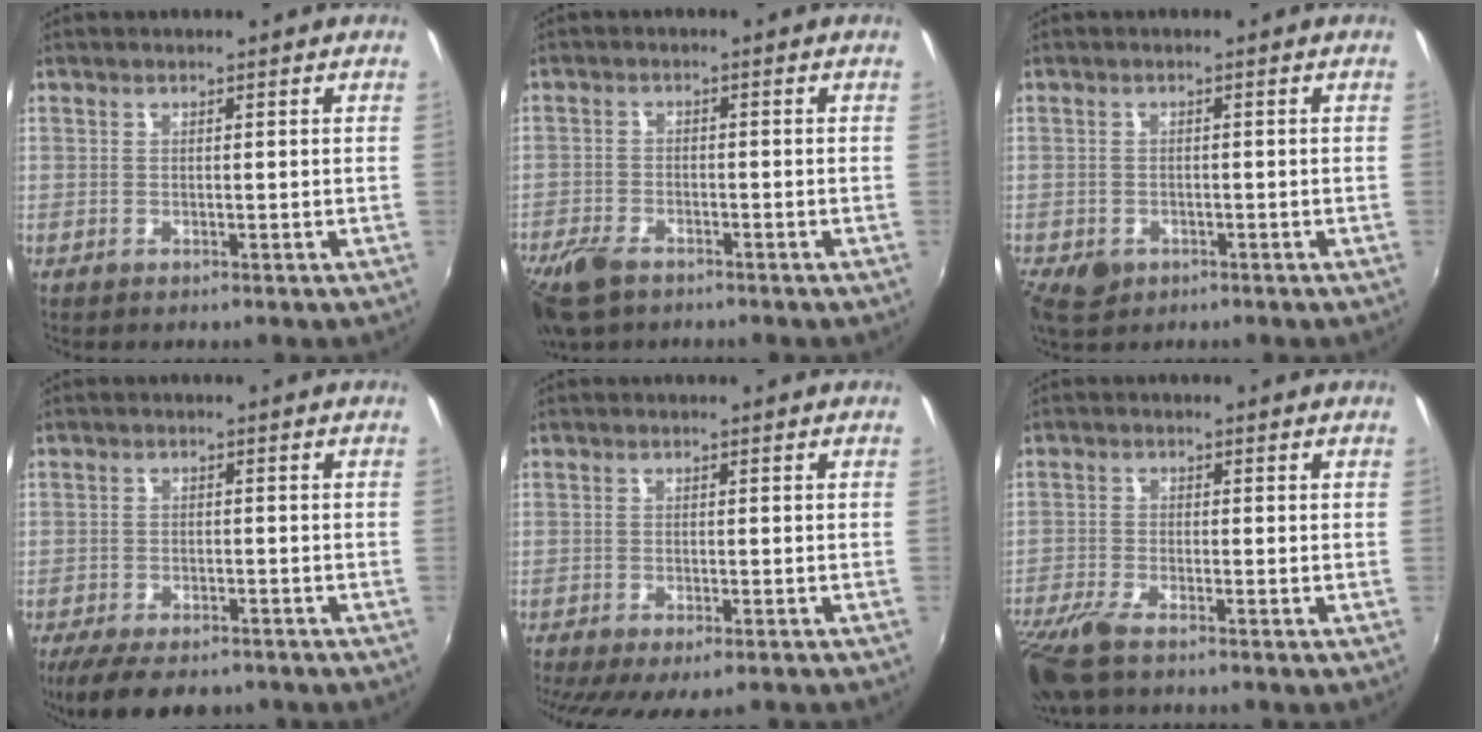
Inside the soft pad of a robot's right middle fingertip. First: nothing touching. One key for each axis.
{"total": 8.6, "fx": -6.2, "fy": 4.1, "fz": 4.3, "tx": -0.122, "ty": -0.022, "tz": -0.121}
{"total": 4.4, "fx": -2.4, "fy": 3.2, "fz": 2.0, "tx": -0.050, "ty": -0.011, "tz": -0.038}
{"total": 10.4, "fx": -8.1, "fy": 3.7, "fz": 5.3, "tx": -0.117, "ty": -0.027, "tz": -0.132}
{"total": 8.3, "fx": -6.0, "fy": 2.5, "fz": 5.1, "tx": -0.110, "ty": -0.038, "tz": -0.092}
{"total": 9.5, "fx": -7.1, "fy": 2.6, "fz": 5.9, "tx": -0.149, "ty": -0.041, "tz": -0.137}